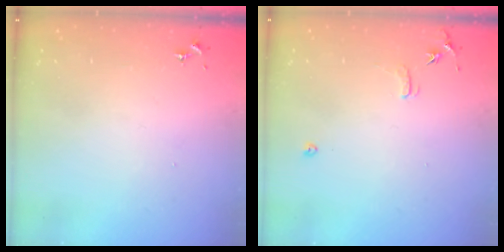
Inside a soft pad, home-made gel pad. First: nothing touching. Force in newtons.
{"total": 6.9, "press": 6.9, "slide": 0.7}